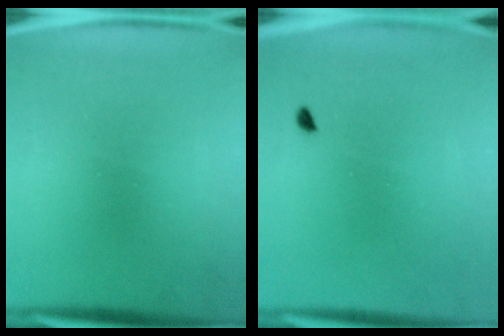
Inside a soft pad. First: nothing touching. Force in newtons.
{"total": 0.8}